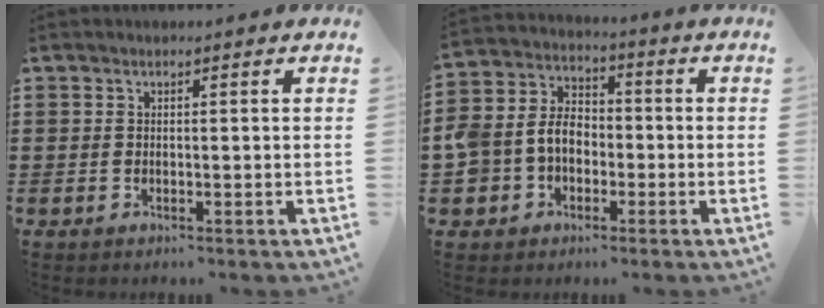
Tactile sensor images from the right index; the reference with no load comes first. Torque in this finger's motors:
{"motor_torque": [0.68, 0.00, 0.62, 0.13]}